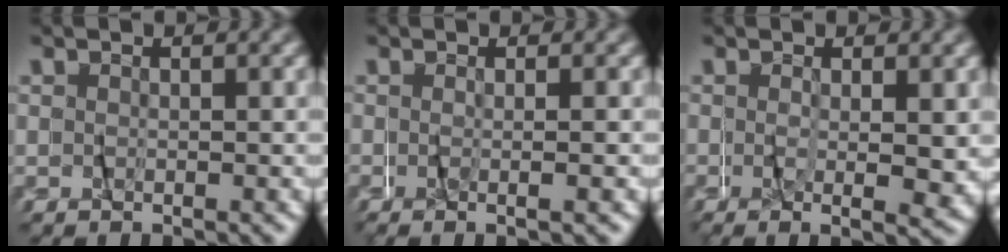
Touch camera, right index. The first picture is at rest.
{"total": 2.5, "force": [-1.5, -2.0, -0.2], "torque": [-0.002, -0.011, -0.018]}
{"total": 2.4, "force": [-1.3, -1.7, 1.2], "torque": [-0.018, -0.017, -0.014]}